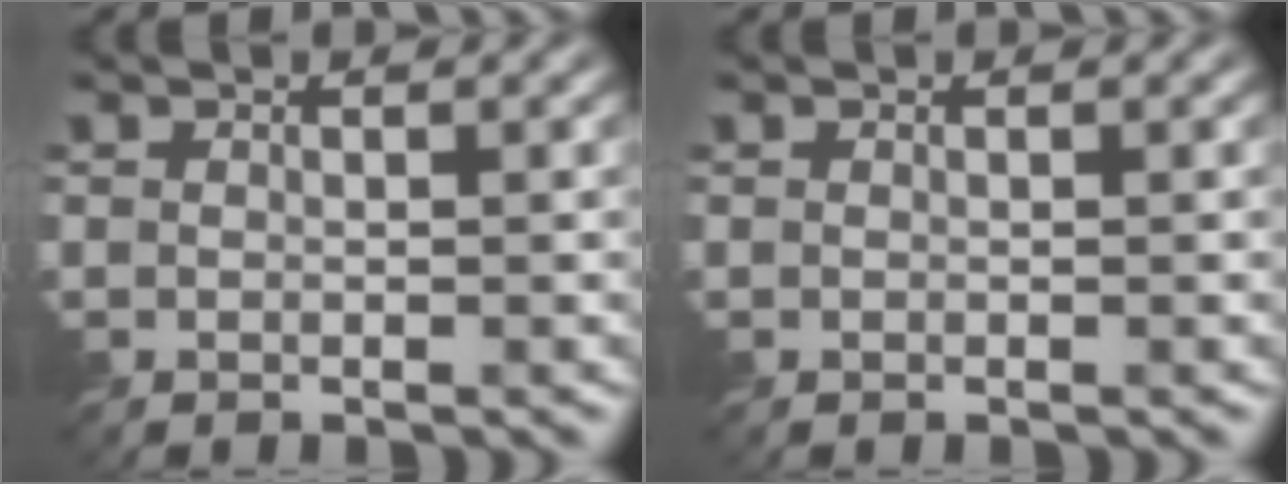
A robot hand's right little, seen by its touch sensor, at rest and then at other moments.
{"total": 0.0}